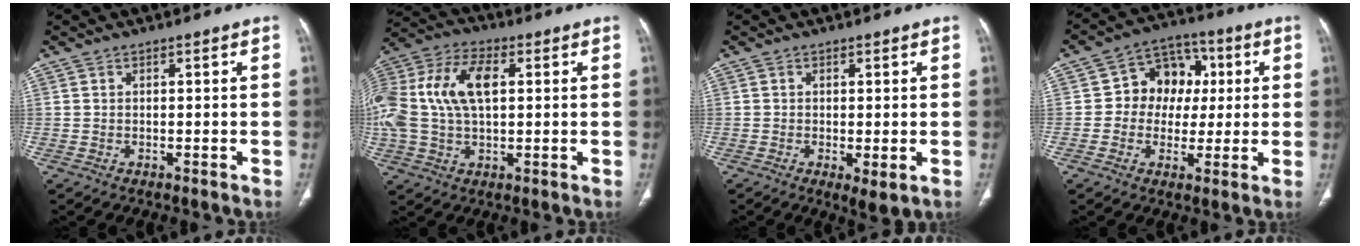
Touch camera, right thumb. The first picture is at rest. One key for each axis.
{"total": 18.1, "fx": 2.9, "fy": 10.3, "fz": 14.6, "tx": -0.325, "ty": 0.022, "tz": 0.049}
{"total": 3.4, "fx": -0.9, "fy": 0.9, "fz": 3.1, "tx": -0.057, "ty": -0.014, "tz": -0.012}
{"total": 10.9, "fx": 1.1, "fy": 9.1, "fz": 5.9, "tx": -0.038, "ty": 0.018, "tz": 0.009}